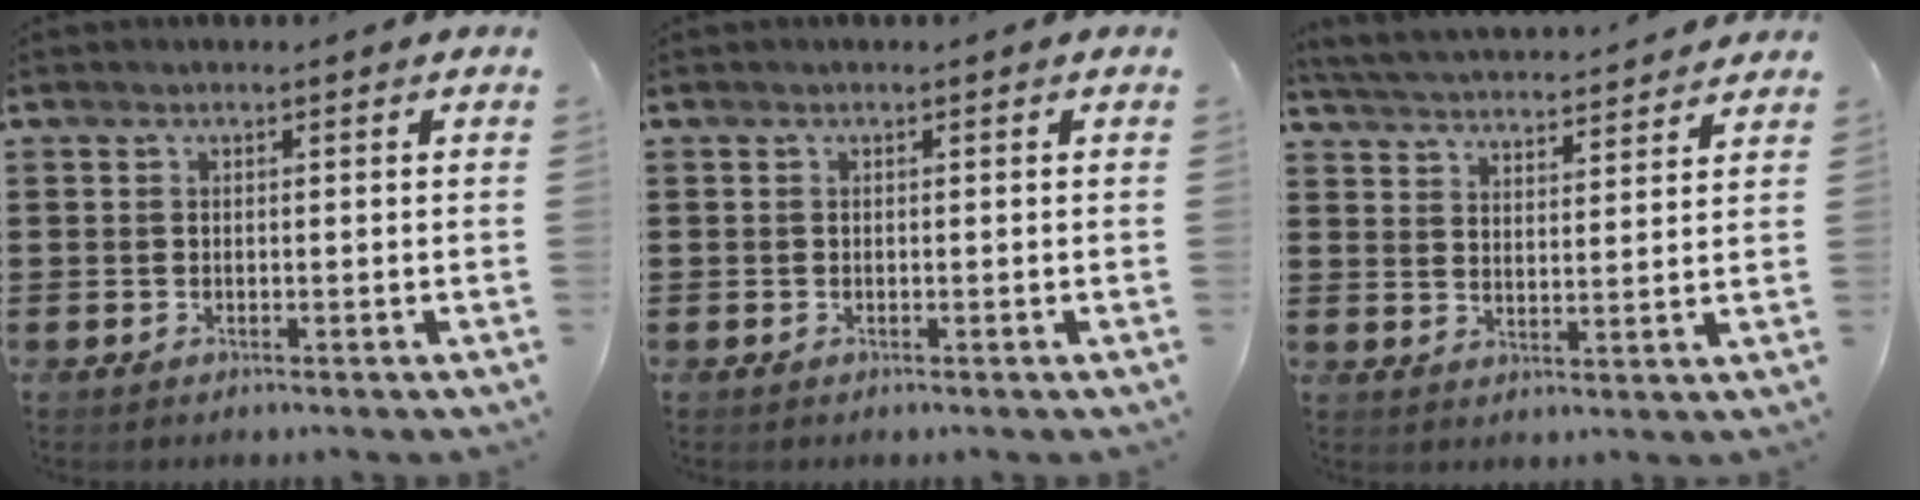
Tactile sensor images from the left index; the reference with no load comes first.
{"total": 0.0}
{"total": 4.0, "force": [4.0, -0.4, 0.1], "torque": [-0.022, -0.031, 0.066]}